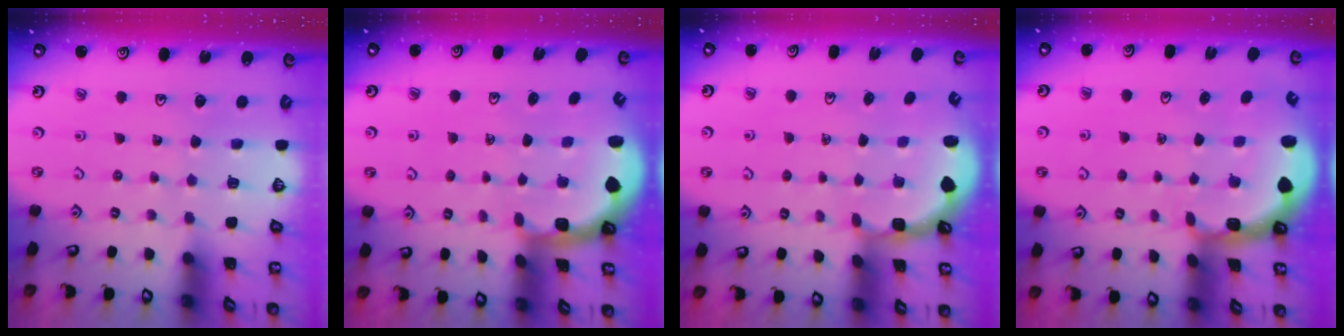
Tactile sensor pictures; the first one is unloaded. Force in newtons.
{"total": 1.5, "press": 1.5, "slide": 0.2}
{"total": 2.0, "press": 1.6, "slide": 1.2}
{"total": 2.3, "press": 2.2, "slide": 0.7}